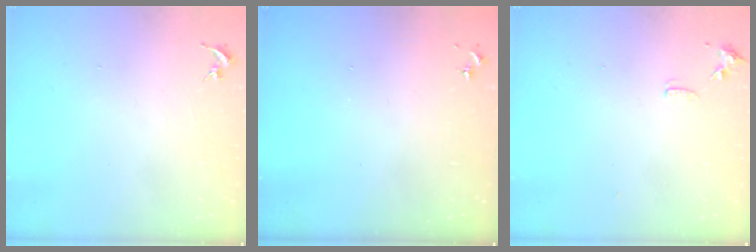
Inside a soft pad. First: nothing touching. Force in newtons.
{"total": 0.0}
{"total": 6.8, "press": 6.7, "slide": 0.9}